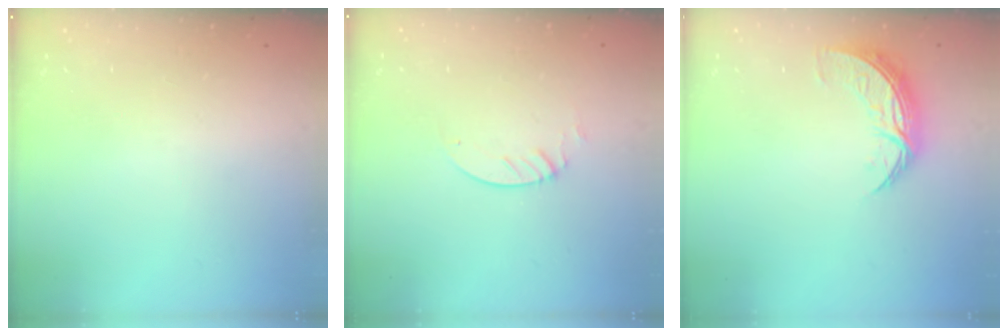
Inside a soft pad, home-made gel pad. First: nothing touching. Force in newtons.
{"total": 2.3, "press": 2.3, "slide": 0.2}
{"total": 8.7, "press": 8.7, "slide": 0.4}